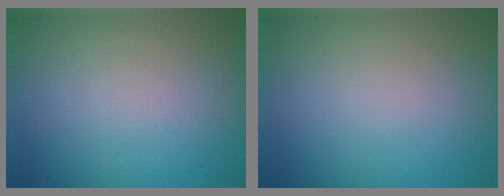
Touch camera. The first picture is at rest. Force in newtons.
{"total": 0.0}